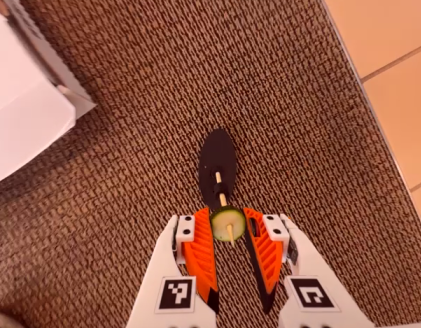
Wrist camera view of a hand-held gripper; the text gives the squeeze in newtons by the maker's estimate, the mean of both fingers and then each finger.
{"total": 6.2, "left": 5.8, "right": 6.7}